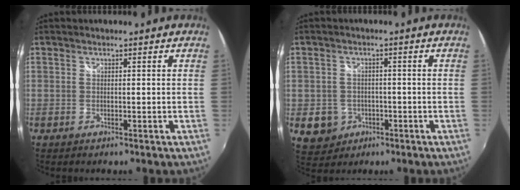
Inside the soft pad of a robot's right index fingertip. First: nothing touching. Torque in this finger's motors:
{"motor_torque": [-0.35, 0.13, -1.03, -0.21]}